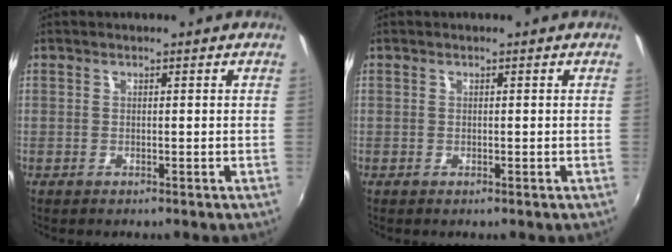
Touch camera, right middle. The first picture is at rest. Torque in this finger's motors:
{"motor_torque": [0.09, -0.42, 0.05, 0.00]}